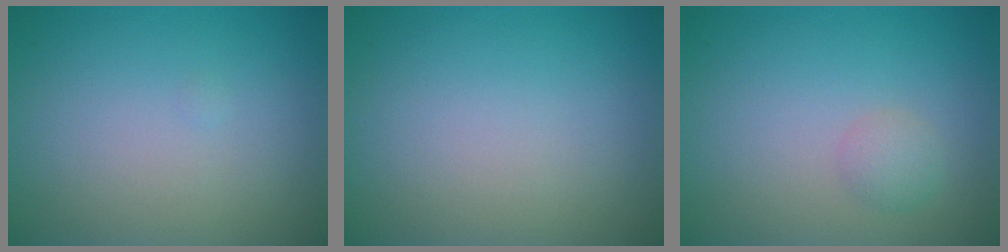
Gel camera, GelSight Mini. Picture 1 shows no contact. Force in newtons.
{"total": 0.0}
{"total": 1.3, "press": 1.3, "slide": 0.1}